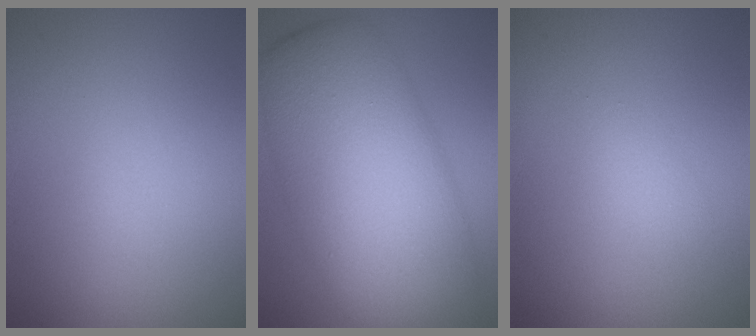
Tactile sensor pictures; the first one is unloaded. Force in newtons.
{"total": 11.6, "press": 11.6, "slide": 0.3}
{"total": 0.7, "press": 0.7, "slide": 0.0}